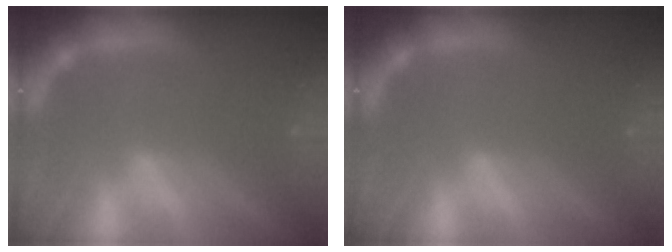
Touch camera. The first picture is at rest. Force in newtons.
{"total": 0.0}